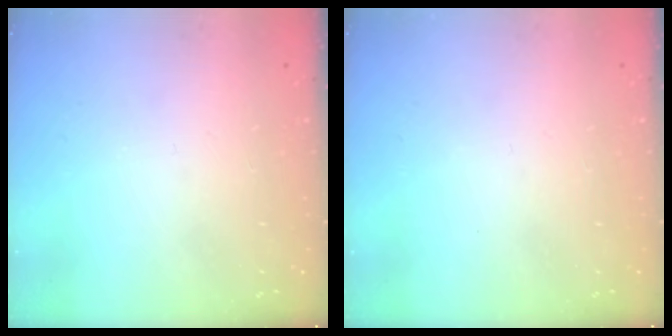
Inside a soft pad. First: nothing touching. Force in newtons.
{"total": 0.0}